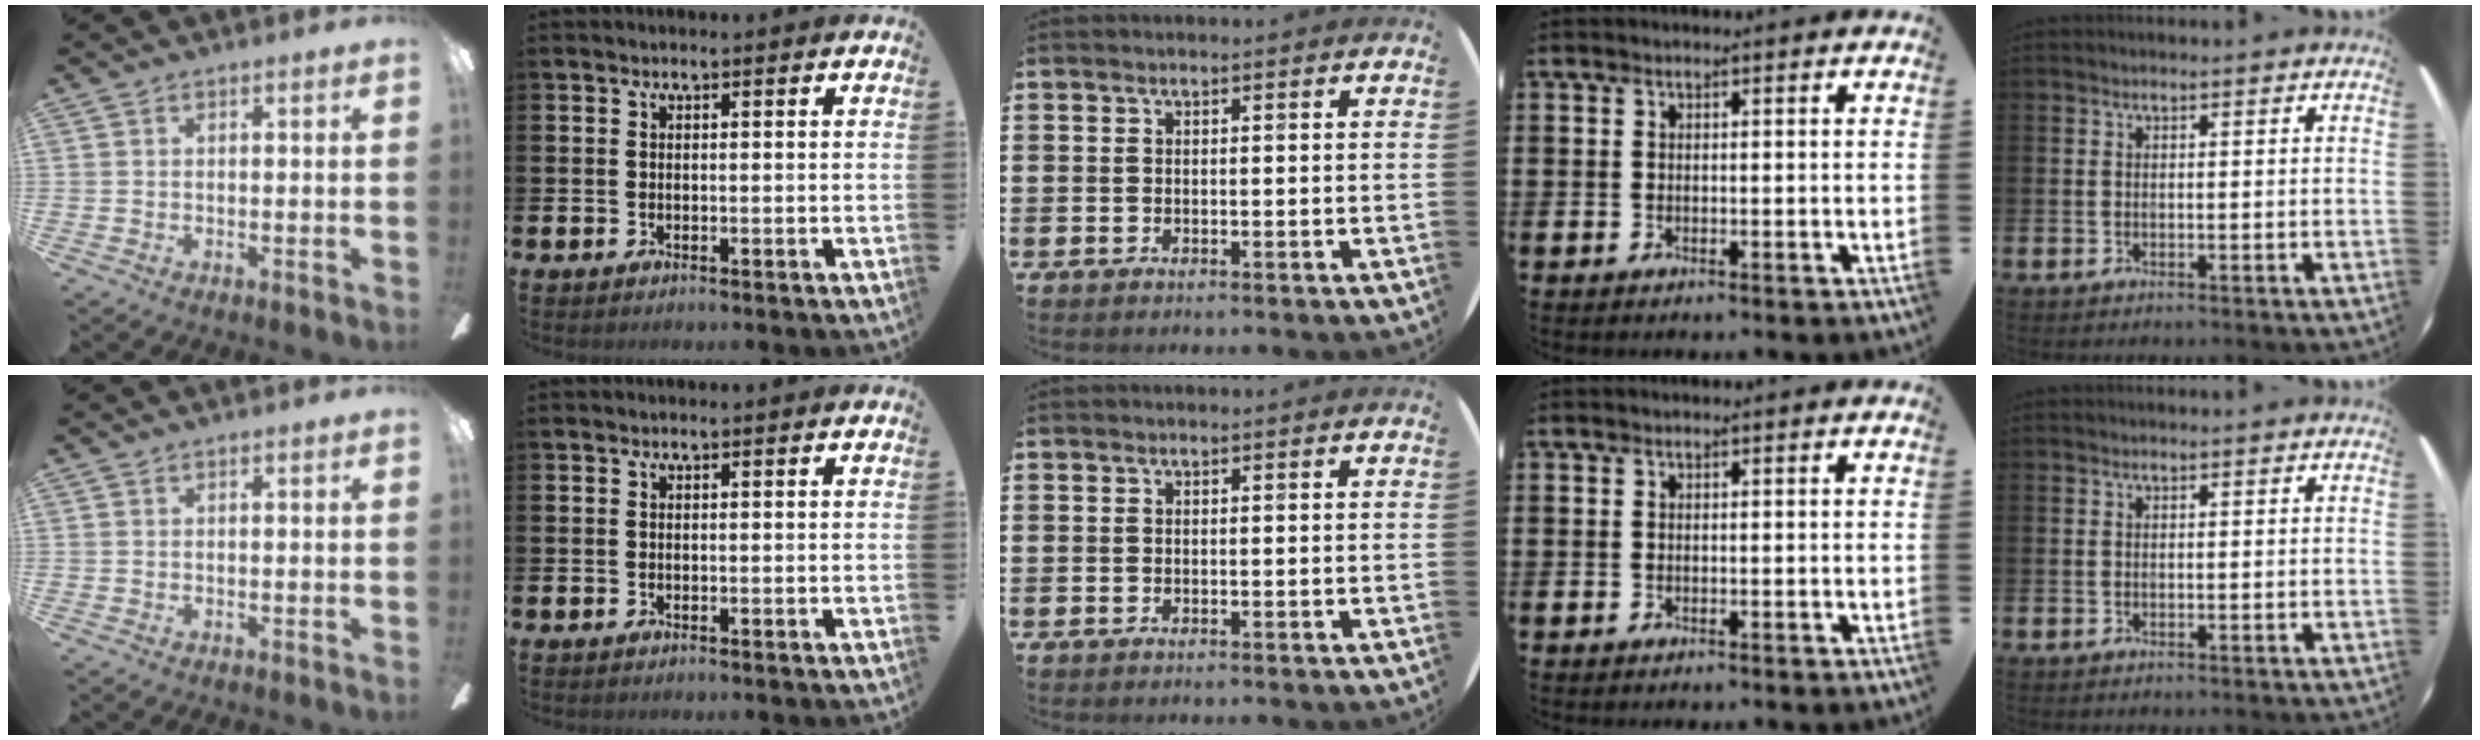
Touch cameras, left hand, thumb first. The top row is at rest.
{}